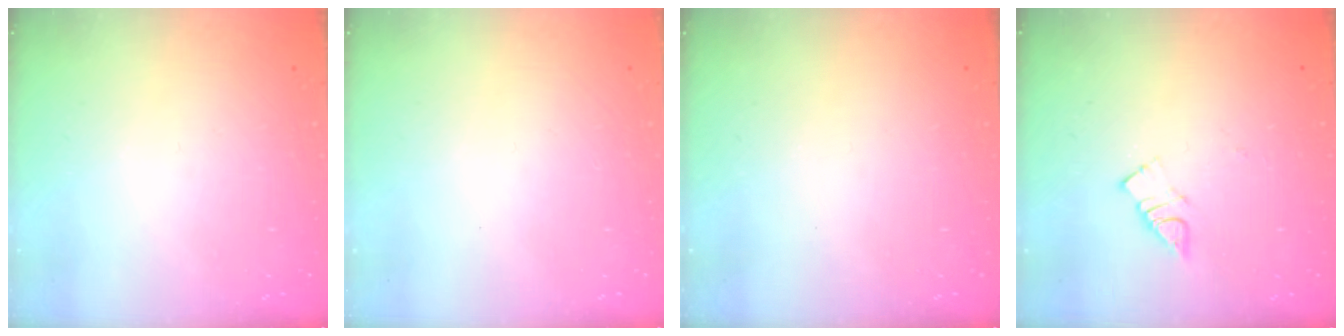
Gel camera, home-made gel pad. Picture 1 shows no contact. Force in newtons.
{"total": 1.6, "press": 1.6, "slide": 0.1}
{"total": 0.0}
{"total": 3.9, "press": 3.9, "slide": 0.5}